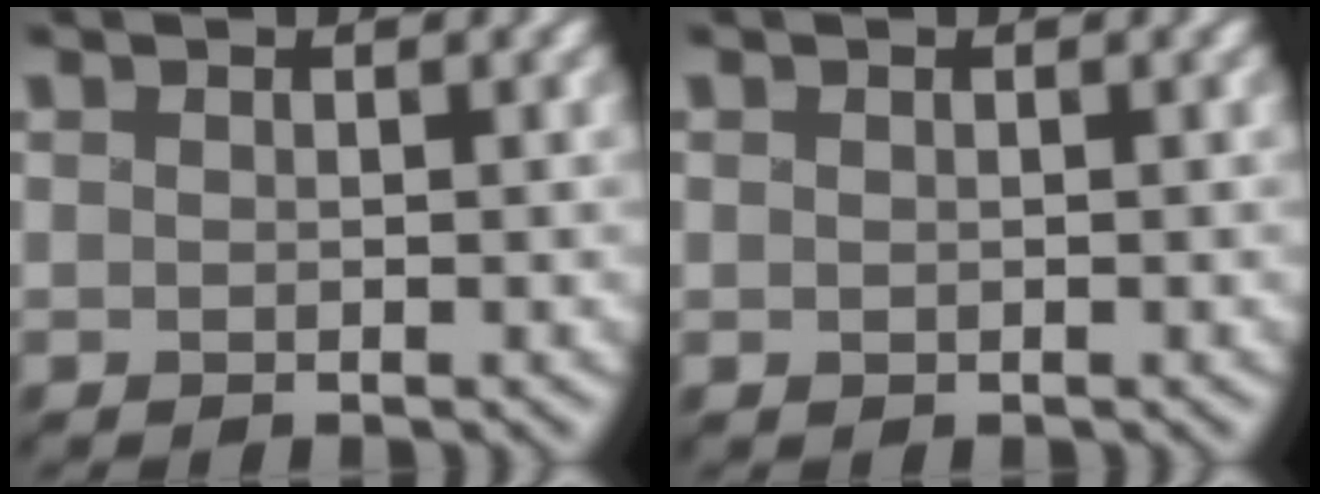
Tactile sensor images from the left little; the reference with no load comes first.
{"total": 0.0}